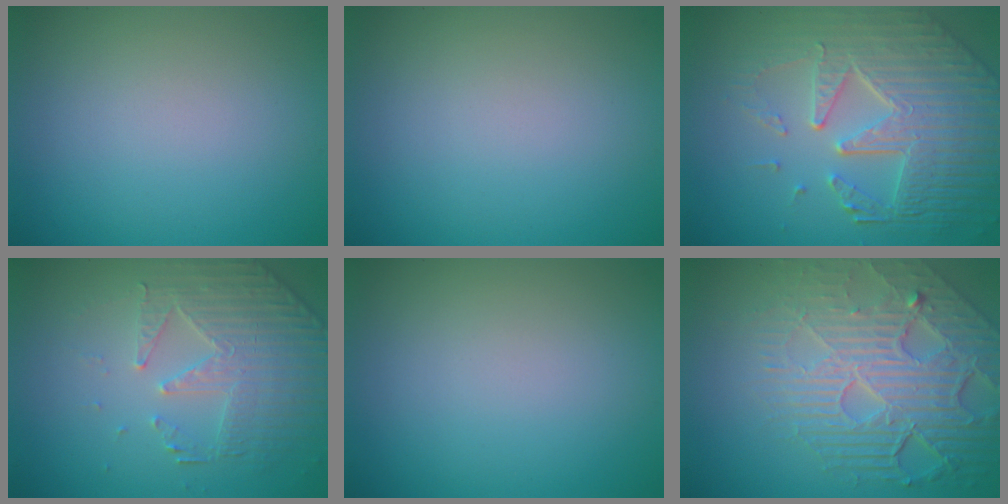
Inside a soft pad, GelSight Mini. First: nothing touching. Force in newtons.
{"total": 0.0}
{"total": 8.8, "press": 6.0, "slide": 6.4}
{"total": 4.9, "press": 3.7, "slide": 3.3}
{"total": 0.0}
{"total": 8.6, "press": 5.8, "slide": 6.4}